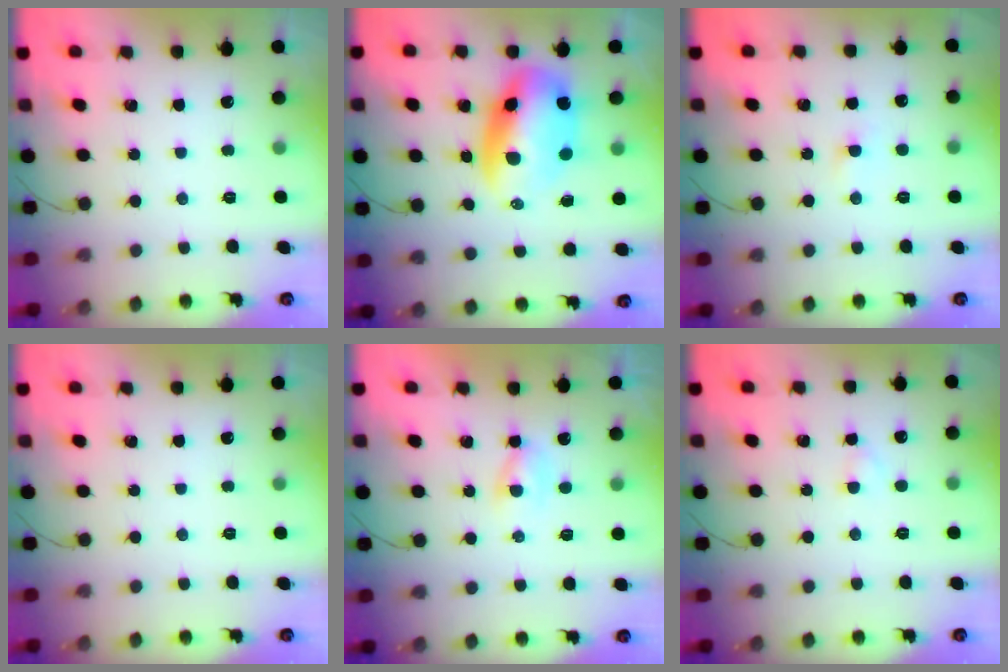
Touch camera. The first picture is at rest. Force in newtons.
{"total": 11.7, "press": 11.3, "slide": 3.1}
{"total": 1.7, "press": 1.5, "slide": 0.8}
{"total": 0.0}
{"total": 1.4, "press": 1.3, "slide": 0.7}
{"total": 1.8, "press": 1.6, "slide": 0.8}